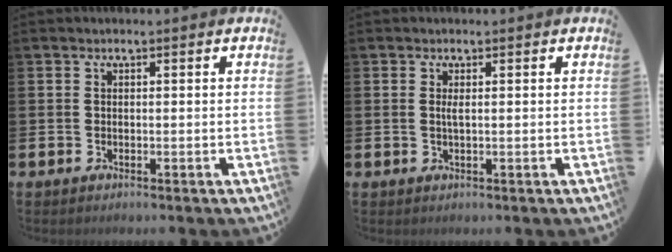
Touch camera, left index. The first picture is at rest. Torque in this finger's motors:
{"motor_torque": [0.05, 0.03, 0.00, 0.03]}